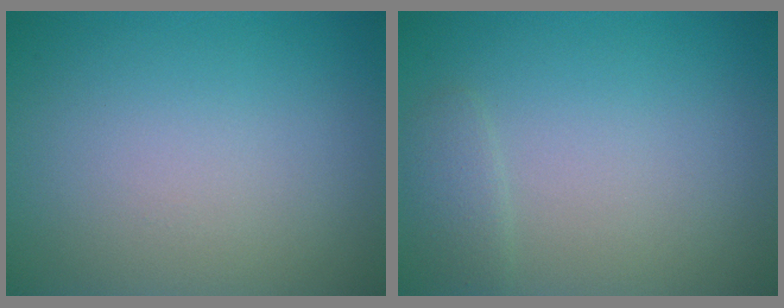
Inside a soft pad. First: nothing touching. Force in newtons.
{"total": 1.0, "press": 1.0, "slide": 0.2}